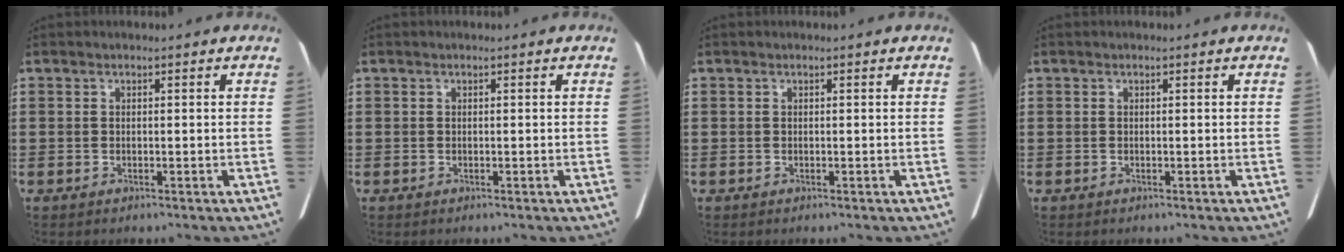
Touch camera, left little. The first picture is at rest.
{"total": 0.0}
{"total": 0.0}
{"total": 0.0}